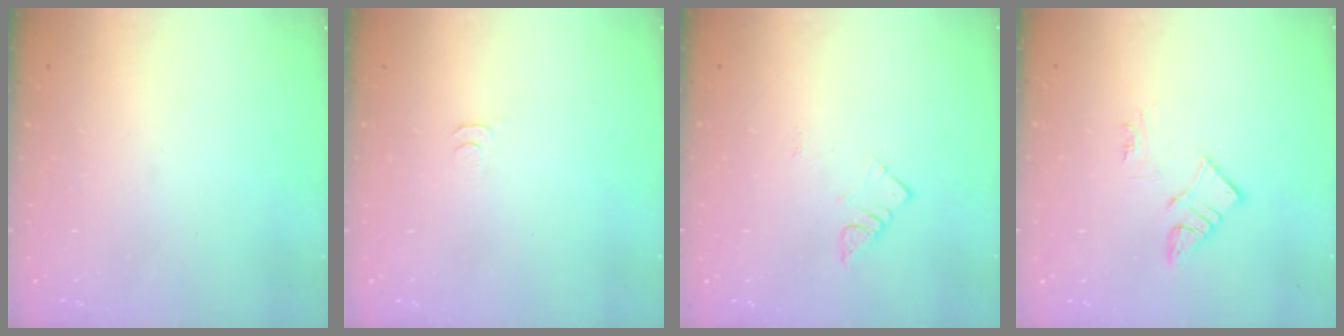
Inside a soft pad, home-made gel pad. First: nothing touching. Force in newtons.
{"total": 2.8, "press": 2.7, "slide": 0.5}
{"total": 3.5, "press": 3.5, "slide": 0.4}
{"total": 6.9, "press": 6.8, "slide": 0.3}